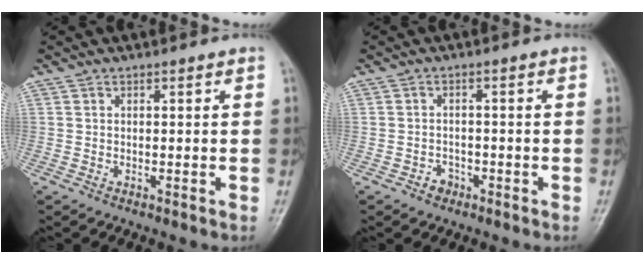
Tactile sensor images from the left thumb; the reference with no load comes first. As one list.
[{"total": 2.0, "force": [-1.3, 1.5, 0.5], "torque": [-0.003, 0.011, -0.021]}]